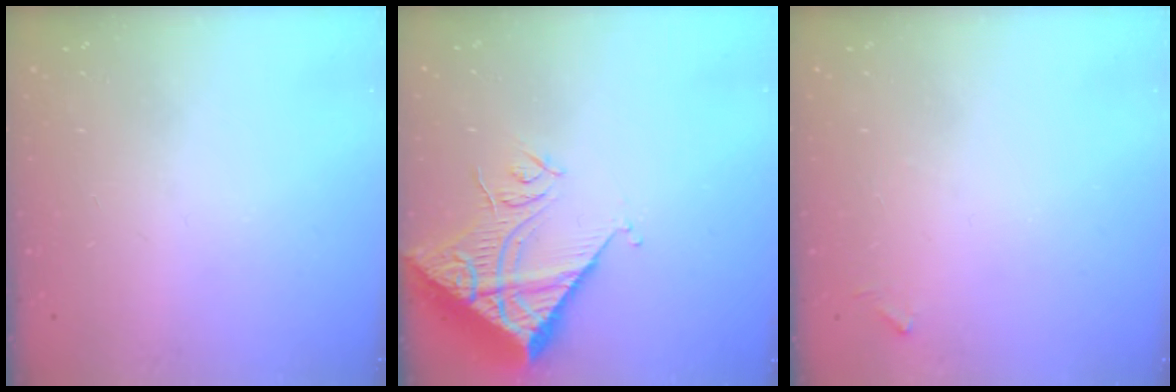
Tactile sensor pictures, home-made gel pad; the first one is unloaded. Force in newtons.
{"total": 13.5, "press": 13.4, "slide": 1.7}
{"total": 6.0, "press": 6.0, "slide": 0.3}